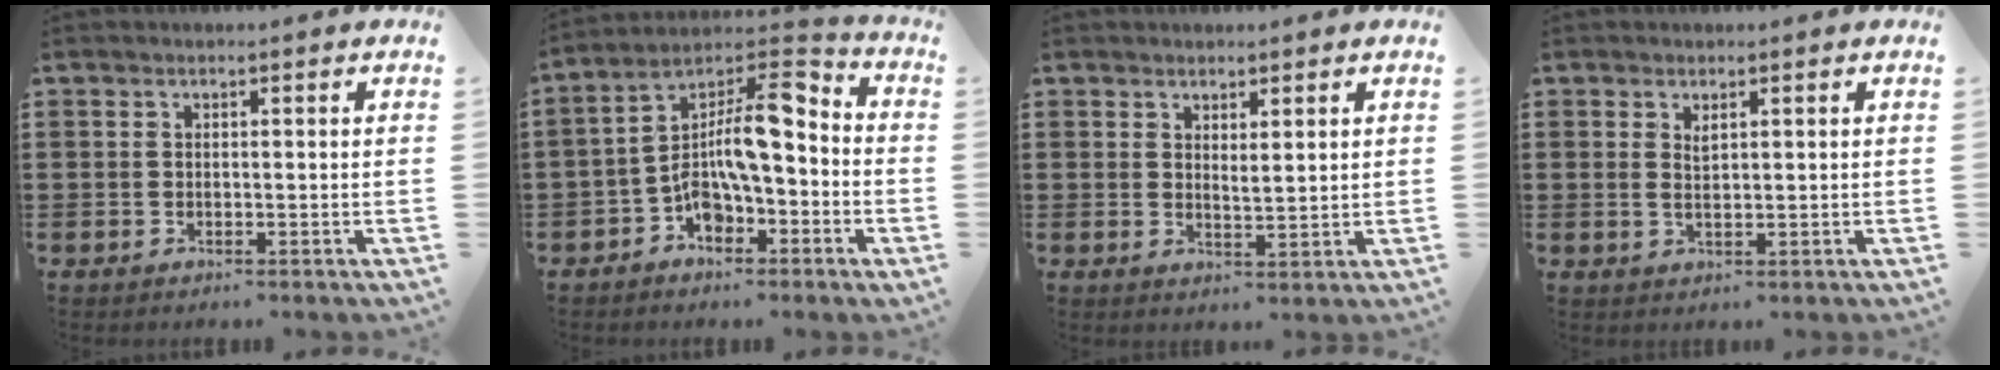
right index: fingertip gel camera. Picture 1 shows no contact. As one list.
[{"total": 9.6, "force": [-1.7, 4.2, 8.5], "torque": [-0.157, -0.007, -0.040]}, {"total": 1.7, "force": [1.5, 0.1, 0.8], "torque": [-0.018, 0.003, 0.028]}, {"total": 1.4, "force": [0.6, 0.4, 1.2], "torque": [-0.025, 0.002, 0.010]}]